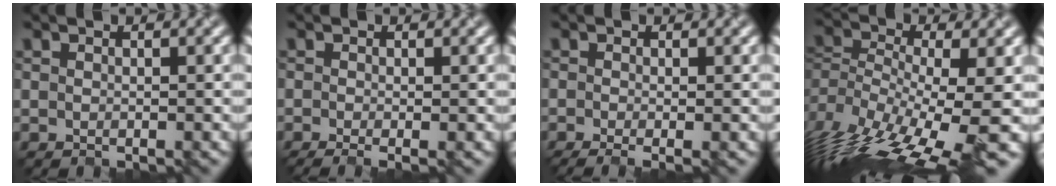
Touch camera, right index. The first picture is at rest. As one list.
[{"total": 1.4, "force": [-0.6, 0.1, 1.3], "torque": [-0.023, -0.012, -0.013]}, {"total": 1.8, "force": [-0.8, 0.3, 1.6], "torque": [-0.028, -0.013, -0.015]}, {"total": 13.6, "force": [-6.9, 5.1, 10.6], "torque": [-0.224, -0.010, -0.105]}]